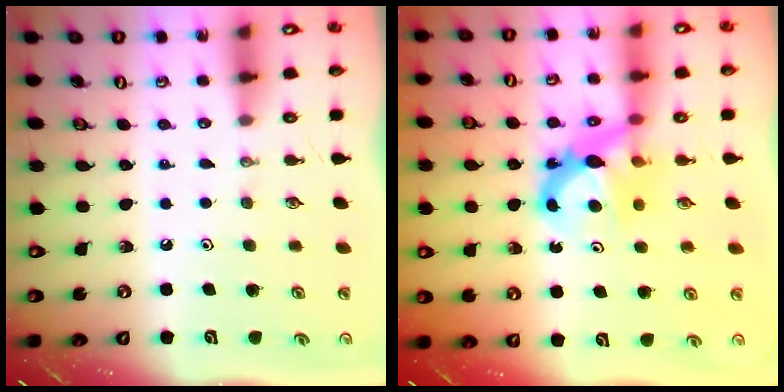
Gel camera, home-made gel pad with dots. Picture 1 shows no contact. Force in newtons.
{"total": 7.9, "press": 7.9, "slide": 0.4}